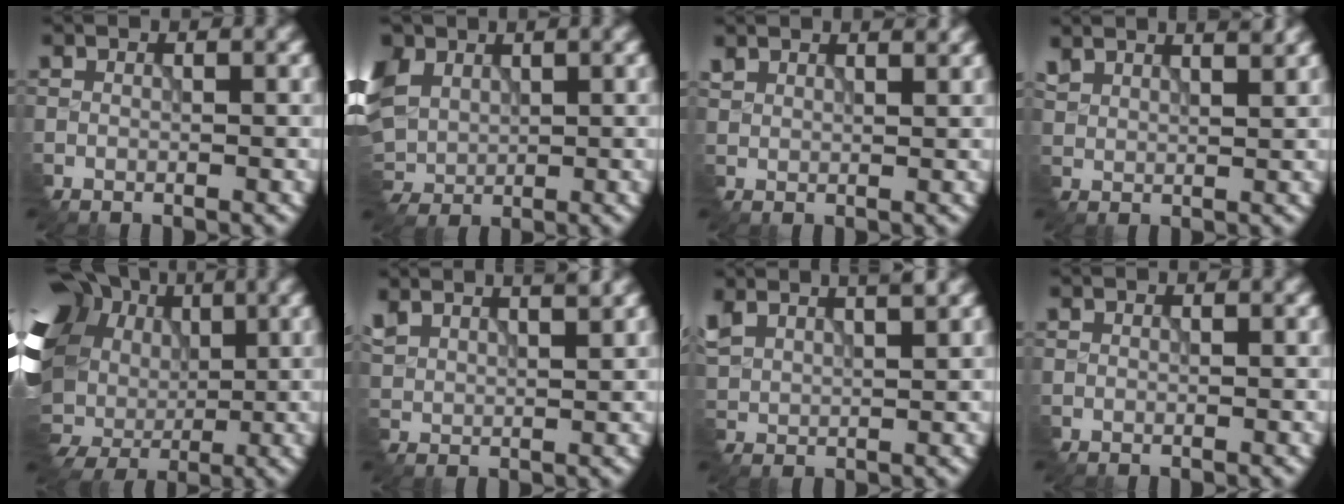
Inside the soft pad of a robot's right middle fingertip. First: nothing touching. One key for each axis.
{"total": 7.2, "fx": 2.6, "fy": 5.1, "fz": 4.3, "tx": -0.149, "ty": 0.013, "tz": 0.052}
{"total": 2.3, "fx": 2.2, "fy": 0.4, "fz": 0.4, "tx": -0.017, "ty": 0.006, "tz": 0.042}
{"total": 3.6, "fx": 3.2, "fy": 0.9, "fz": 1.2, "tx": -0.028, "ty": 0.014, "tz": 0.044}
{"total": 19.6, "fx": 0.8, "fy": 15.6, "fz": 11.9, "tx": -0.269, "ty": 0.014, "tz": 0.004}
{"total": 4.5, "fx": 3.8, "fy": 1.2, "fz": 1.9, "tx": -0.044, "ty": 0.023, "tz": 0.051}
{"total": 4.8, "fx": 3.9, "fy": 1.5, "fz": 2.5, "tx": -0.072, "ty": 0.017, "tz": 0.069}
{"total": 0.0}